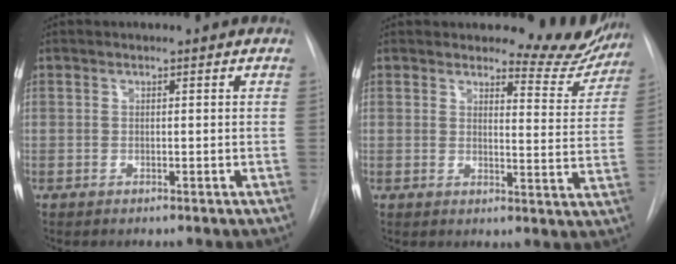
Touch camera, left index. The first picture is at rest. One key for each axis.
{"total": 8.6, "fx": 8.2, "fy": 2.3, "fz": 0.8, "tx": 0.009, "ty": -0.045, "tz": 0.083}